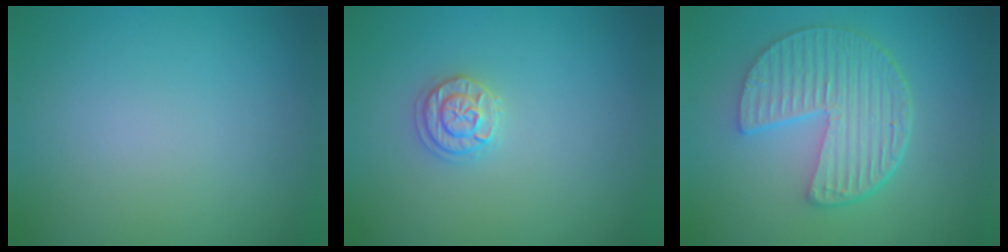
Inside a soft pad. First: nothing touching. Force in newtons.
{"total": 1.8, "press": 1.8, "slide": 0.1}
{"total": 6.4, "press": 4.7, "slide": 4.4}